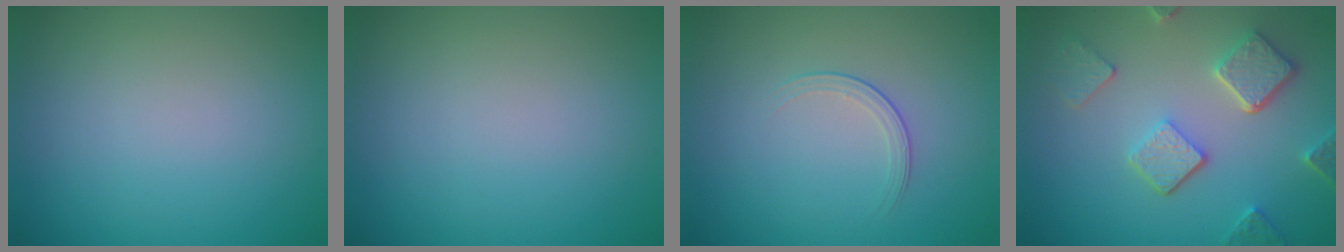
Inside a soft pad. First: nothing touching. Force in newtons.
{"total": 0.0}
{"total": 1.5, "press": 0.7, "slide": 1.4}
{"total": 5.0, "press": 3.9, "slide": 3.2}